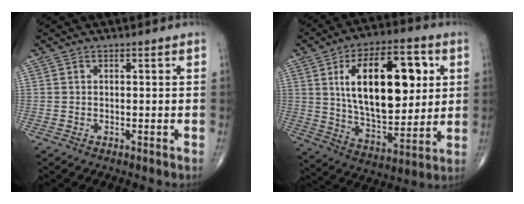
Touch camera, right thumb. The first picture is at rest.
{"total": 23.5, "force": [5.6, 11.8, 19.6], "torque": [-0.282, -0.017, 0.092]}